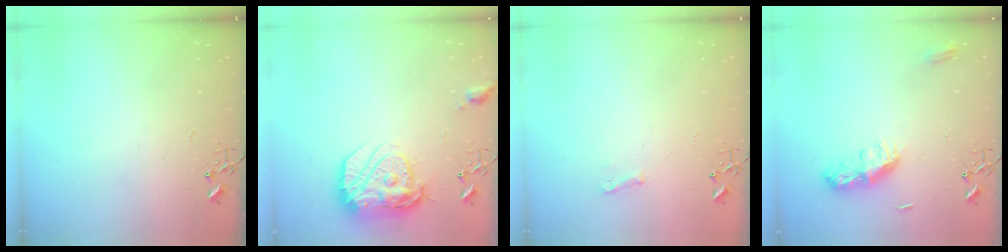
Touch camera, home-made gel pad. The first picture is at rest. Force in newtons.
{"total": 18.2, "press": 18.2, "slide": 1.5}
{"total": 5.5, "press": 5.5, "slide": 0.7}
{"total": 9.0, "press": 9.0, "slide": 0.1}